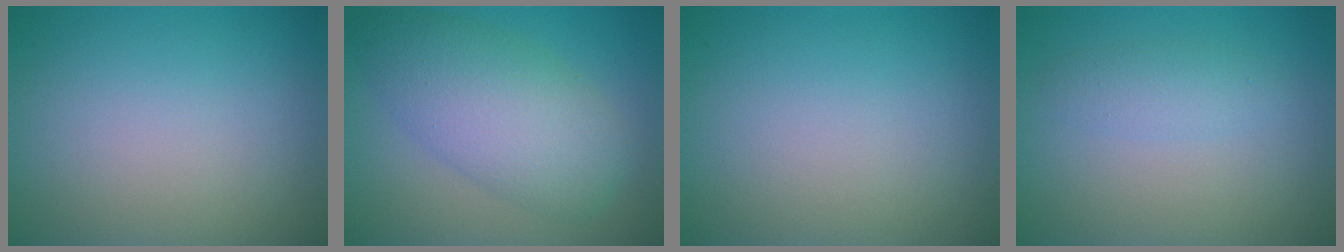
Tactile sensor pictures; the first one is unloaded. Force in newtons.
{"total": 7.2, "press": 7.2, "slide": 0.2}
{"total": 0.0}
{"total": 1.6, "press": 1.6, "slide": 0.0}